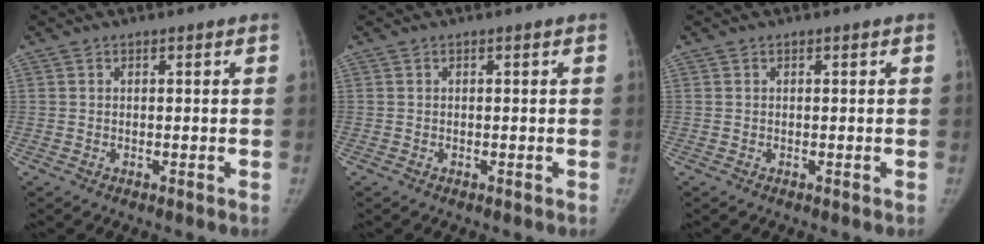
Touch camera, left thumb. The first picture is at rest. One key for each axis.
{"total": 0.0}
{"total": 0.0}